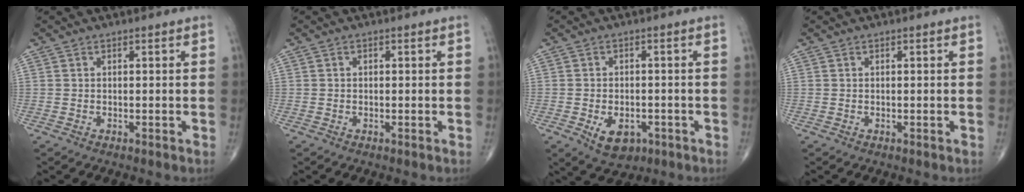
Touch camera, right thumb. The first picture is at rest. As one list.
[{"total": 0.0}, {"total": 6.3, "force": [-2.4, 4.1, 4.1], "torque": [-0.054, 0.007, -0.028]}, {"total": 0.0}]